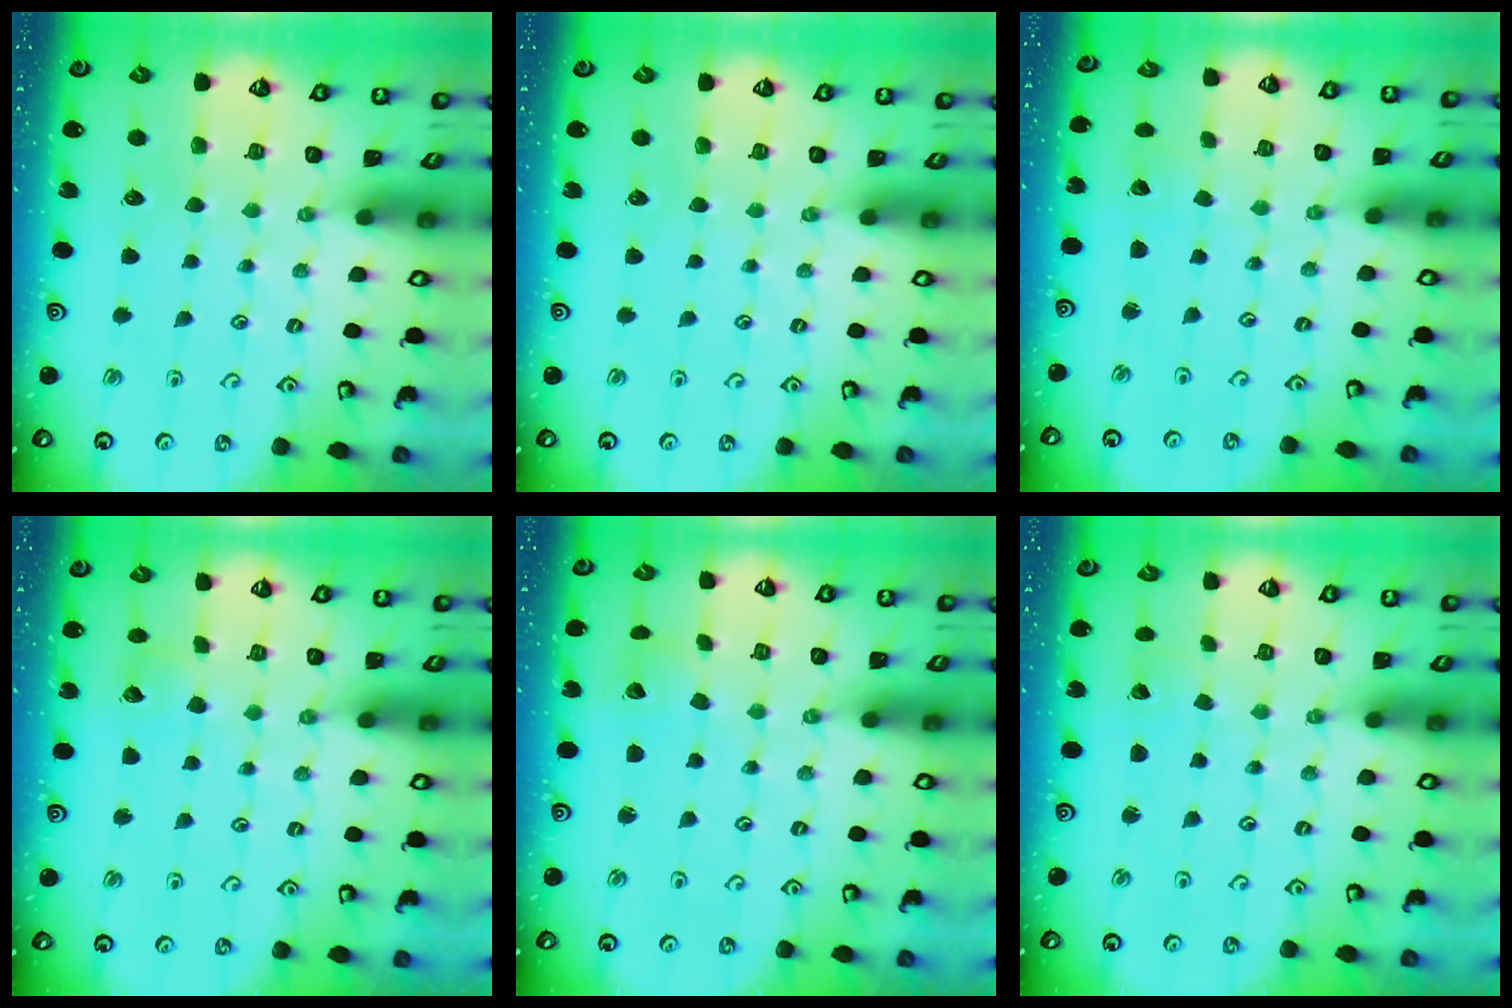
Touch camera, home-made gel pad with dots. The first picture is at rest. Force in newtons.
{"total": 0.0}
{"total": 1.2, "press": 1.2, "slide": 0.1}
{"total": 3.7, "press": 3.7, "slide": 0.3}
{"total": 2.5, "press": 2.5, "slide": 0.3}
{"total": 1.5, "press": 1.5, "slide": 0.0}